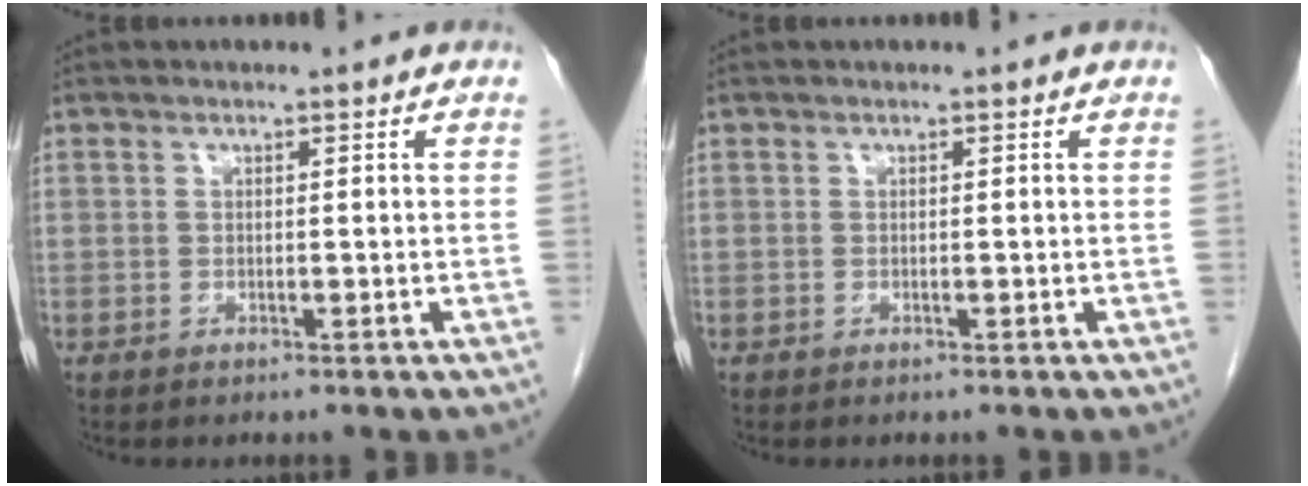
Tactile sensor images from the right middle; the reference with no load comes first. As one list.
[{"total": 0.0}]